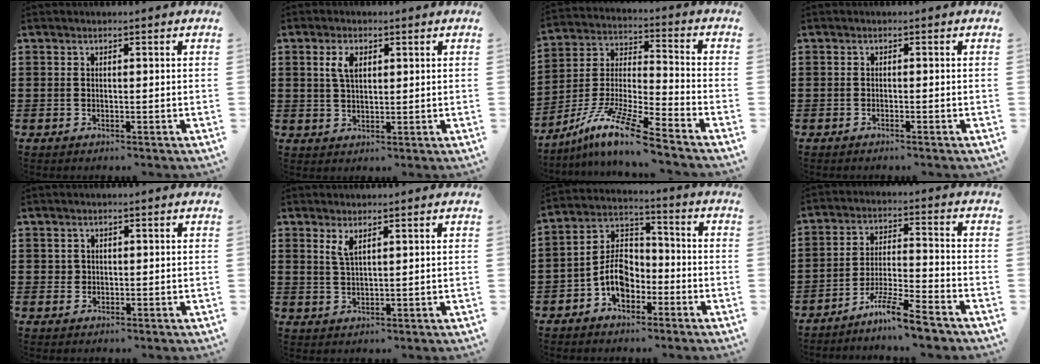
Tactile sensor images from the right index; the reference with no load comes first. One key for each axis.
{"total": 3.5, "fx": 1.2, "fy": 1.7, "fz": 2.8, "tx": -0.063, "ty": 0.009, "tz": 0.020}
{"total": 11.1, "fx": -8.9, "fy": 0.4, "fz": 6.7, "tx": -0.135, "ty": 0.004, "tz": -0.181}
{"total": 0.7, "fx": -0.6, "fy": -0.2, "fz": 0.2, "tx": -0.004, "ty": -0.002, "tz": -0.012}
{"total": 0.8, "fx": 0.3, "fy": 0.7, "fz": 0.2, "tx": -0.006, "ty": 0.003, "tz": 0.006}
{"total": 2.1, "fx": 1.4, "fy": 0.5, "fz": 1.5, "tx": -0.033, "ty": 0.002, "tz": 0.024}
{"total": 7.5, "fx": -3.1, "fy": 5.1, "fz": 4.5, "tx": -0.110, "ty": 0.010, "tz": -0.063}
{"total": 7.5, "fx": -6.4, "fy": 0.0, "fz": 3.9, "tx": -0.084, "ty": -0.004, "tz": -0.124}